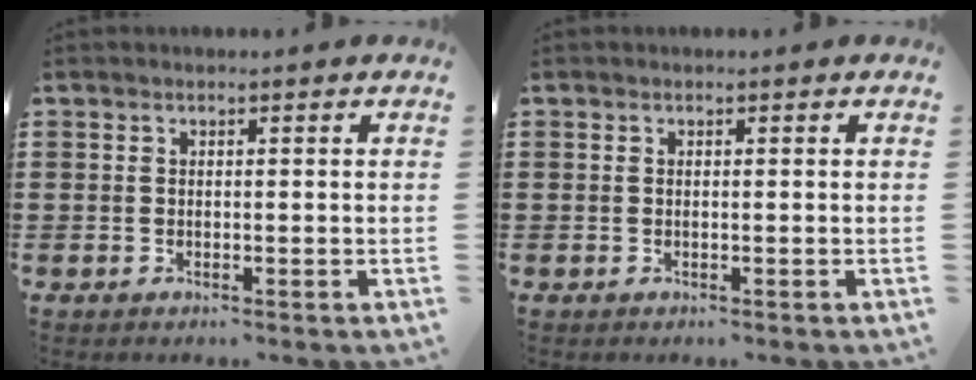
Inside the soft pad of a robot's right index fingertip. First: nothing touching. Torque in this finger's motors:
{"motor_torque": [0.40, 1.02, 0.00, 0.00]}